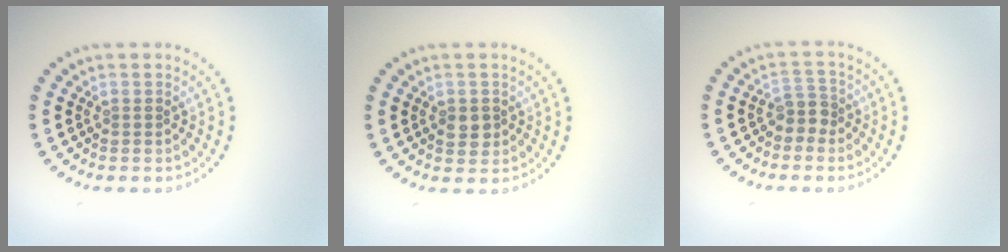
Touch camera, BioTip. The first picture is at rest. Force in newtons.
{"total": 1.7, "press": 1.7, "slide": 0.3}
{"total": 1.9, "press": 1.4, "slide": 1.2}